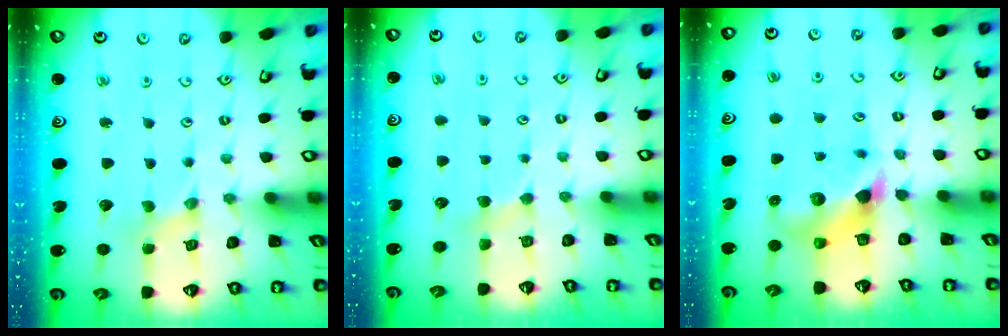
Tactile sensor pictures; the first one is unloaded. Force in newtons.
{"total": 3.3, "press": 3.3, "slide": 0.6}
{"total": 7.3, "press": 7.2, "slide": 1.2}